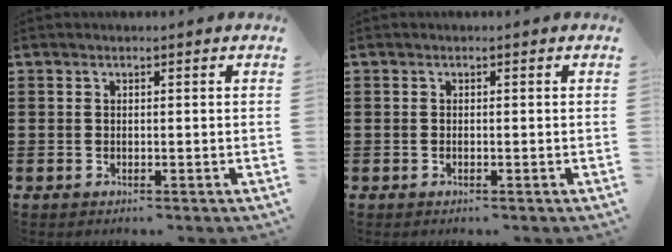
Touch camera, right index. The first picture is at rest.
{"total": 0.0}